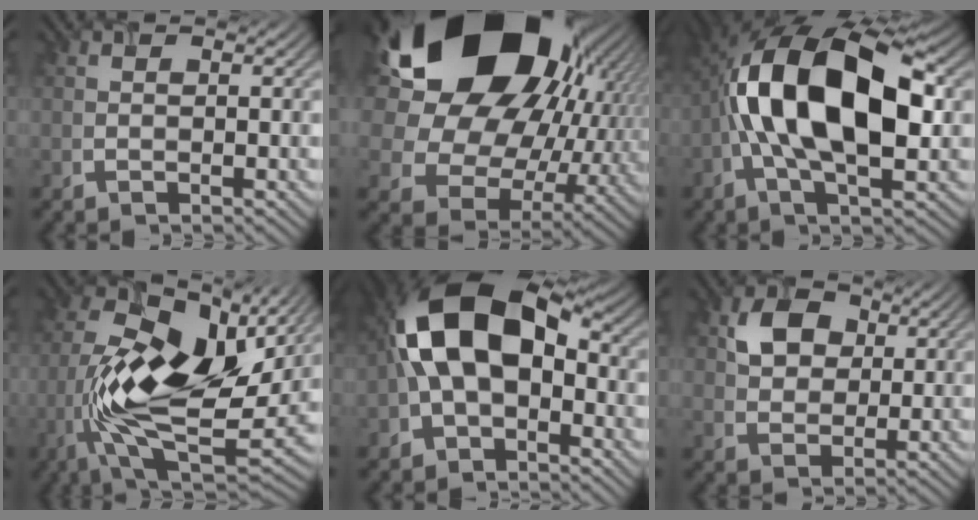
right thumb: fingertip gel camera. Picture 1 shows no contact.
{"total": 23.4, "force": [8.5, 16.8, 13.8], "torque": [-0.319, -0.004, 0.172]}
{"total": 16.3, "force": [-0.1, 8.3, 14.0], "torque": [-0.252, 0.020, -0.014]}
{"total": 15.8, "force": [-0.3, 8.1, 13.5], "torque": [-0.262, -0.007, -0.011]}
{"total": 14.3, "force": [-0.6, 8.9, 11.1], "torque": [-0.218, 0.013, -0.023]}
{"total": 5.2, "force": [1.6, 4.2, 2.7], "torque": [-0.060, 0.002, 0.025]}